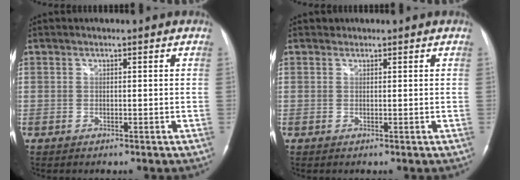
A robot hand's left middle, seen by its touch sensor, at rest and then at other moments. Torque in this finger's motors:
{"motor_torque": [-0.10, 0.12, -0.14, -0.01]}